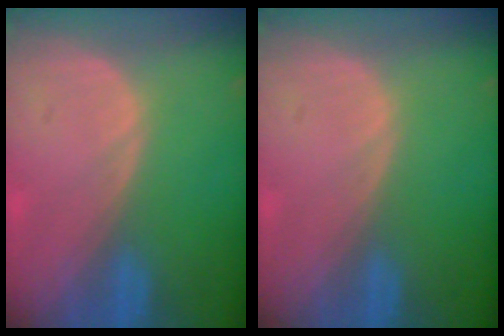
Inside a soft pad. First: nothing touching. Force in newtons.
{"total": 0.0}